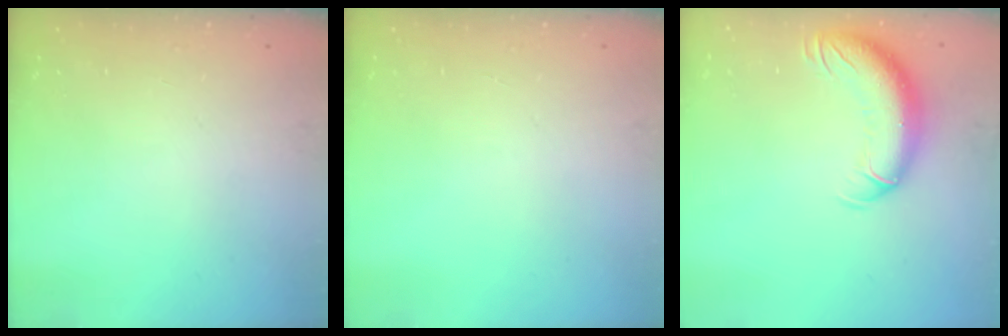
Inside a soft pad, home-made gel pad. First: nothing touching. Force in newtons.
{"total": 0.0}
{"total": 13.5, "press": 13.2, "slide": 2.9}